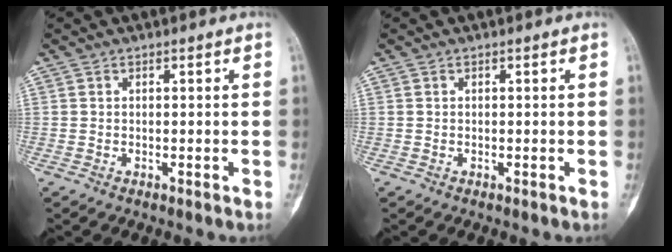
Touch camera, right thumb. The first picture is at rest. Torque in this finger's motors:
{"motor_torque": [0.13, 0.62, -0.03, 0.18, 0.07]}